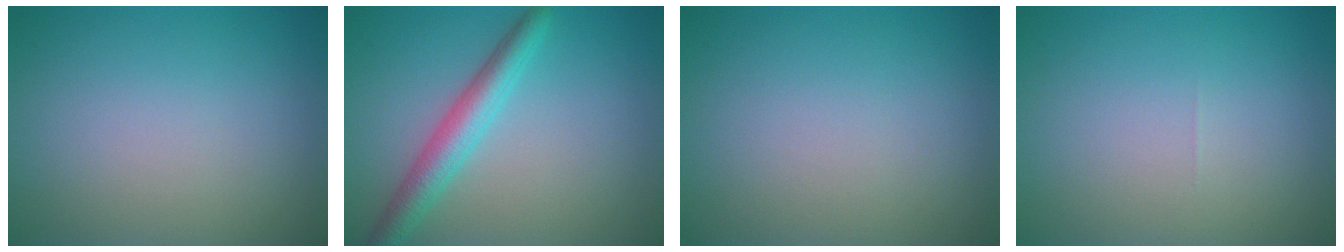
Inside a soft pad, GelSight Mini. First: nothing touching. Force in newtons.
{"total": 3.8, "press": 3.8, "slide": 0.1}
{"total": 0.0}
{"total": 0.0}